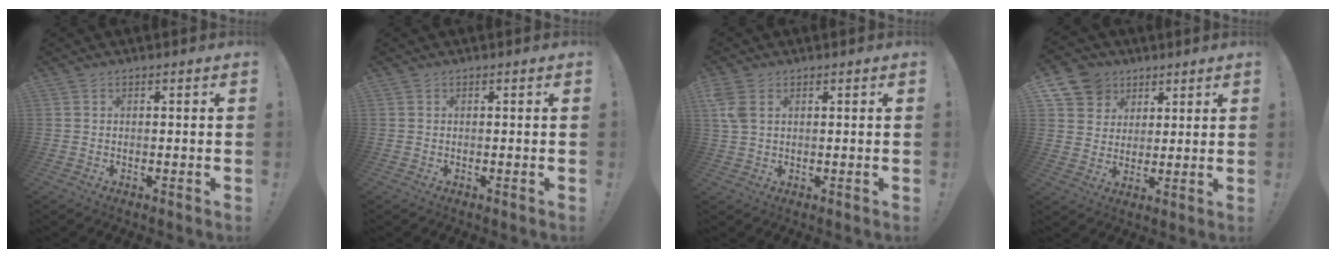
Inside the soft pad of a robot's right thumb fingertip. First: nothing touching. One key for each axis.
{"total": 0.0}
{"total": 4.7, "fx": 2.0, "fy": 2.8, "fz": 3.3, "tx": -0.072, "ty": -0.002, "tz": 0.040}
{"total": 9.5, "fx": 5.3, "fy": 7.7, "fz": 2.0, "tx": -0.030, "ty": -0.036, "tz": 0.105}